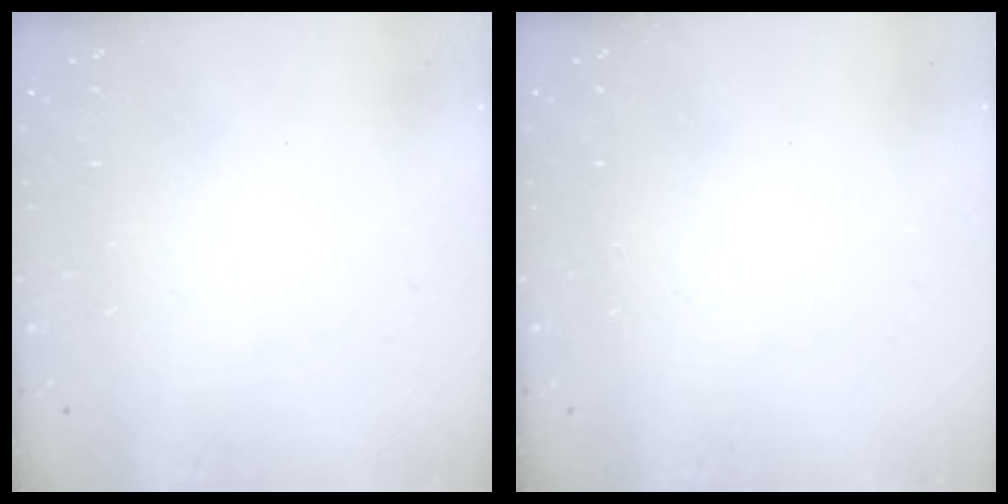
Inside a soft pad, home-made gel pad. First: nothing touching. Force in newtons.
{"total": 0.0}